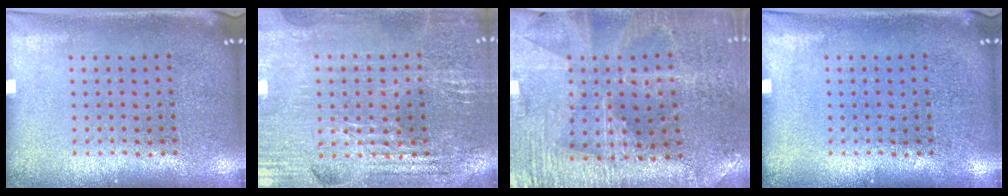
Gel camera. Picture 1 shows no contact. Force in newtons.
{"total": 2.9, "press": 2.8, "slide": 0.5}
{"total": 2.0, "press": 2.0, "slide": 0.3}
{"total": 0.0}